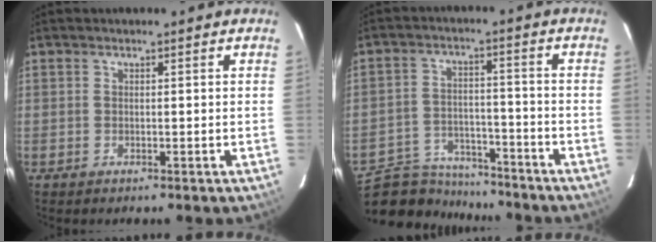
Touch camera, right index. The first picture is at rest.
{"total": 13.8, "force": [-12.1, 5.7, 3.6], "torque": [-0.101, 0.009, -0.184]}